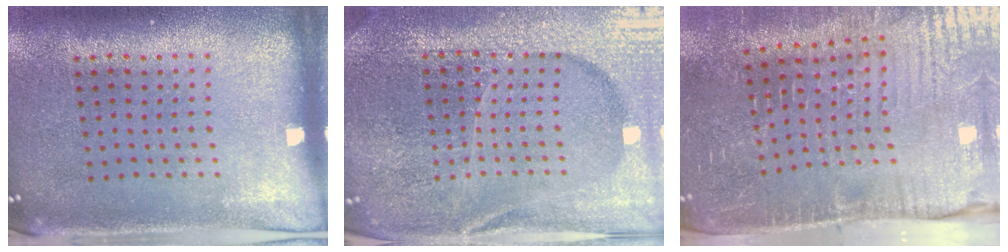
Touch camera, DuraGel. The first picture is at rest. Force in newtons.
{"total": 5.5, "press": 5.0, "slide": 2.5}
{"total": 4.6, "press": 4.6, "slide": 0.7}